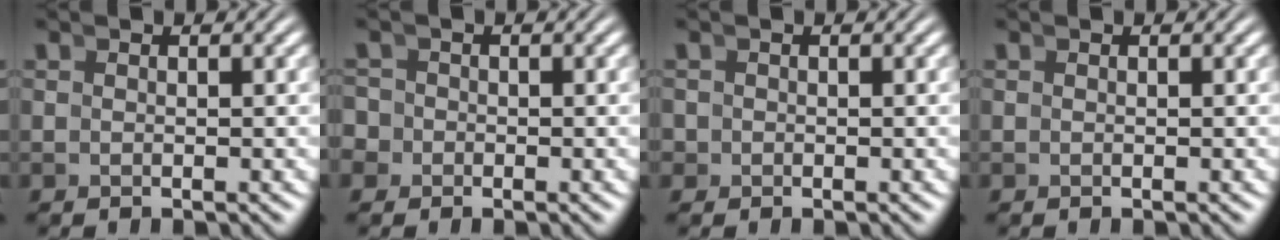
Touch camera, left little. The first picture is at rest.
{"total": 2.8, "force": [-1.1, 2.5, 0.5], "torque": [-0.015, -0.011, -0.022]}
{"total": 1.9, "force": [-0.5, 1.8, 0.2], "torque": [-0.009, -0.007, -0.010]}
{"total": 0.0}